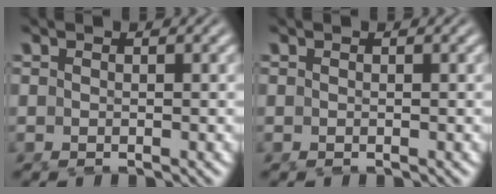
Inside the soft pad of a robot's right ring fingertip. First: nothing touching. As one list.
[{"total": 0.0}]